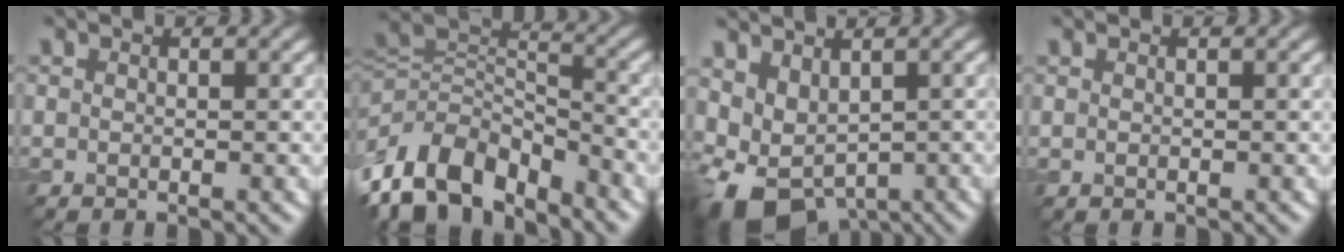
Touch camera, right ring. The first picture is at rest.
{"total": 11.7, "force": [-6.6, 6.8, 7.0], "torque": [-0.131, 0.002, -0.132]}
{"total": 6.7, "force": [-1.2, 4.4, 4.9], "torque": [-0.089, -0.020, -0.006]}
{"total": 0.0}